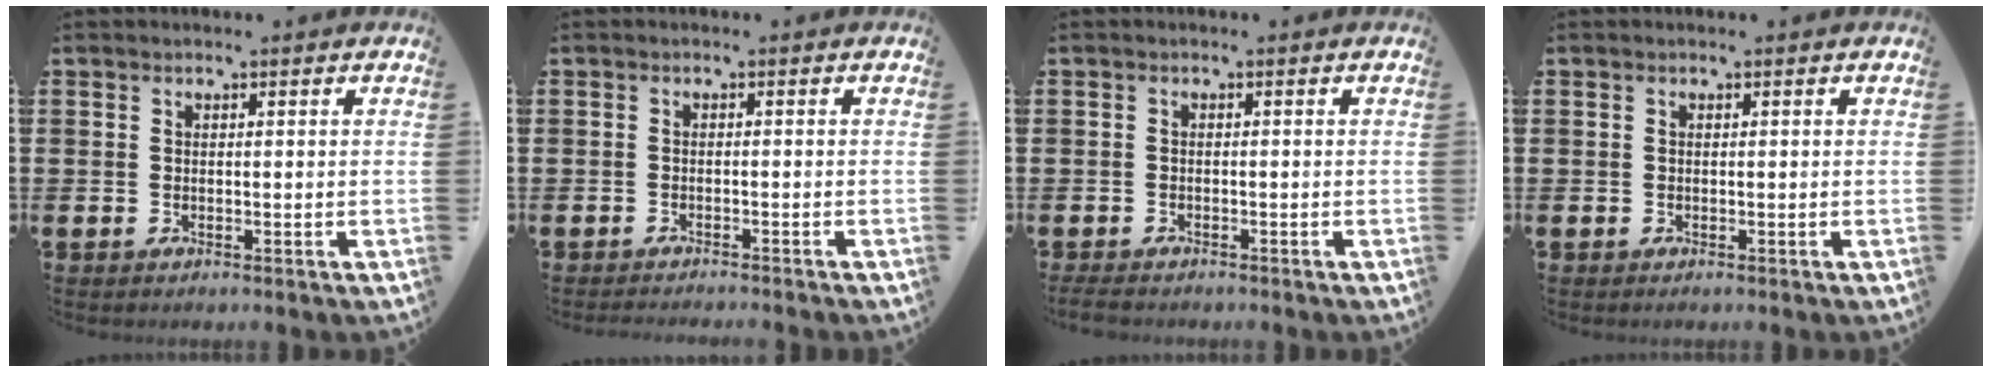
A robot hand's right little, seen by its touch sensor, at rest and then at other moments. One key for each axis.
{"total": 0.8, "fx": -0.8, "fy": -0.2, "fz": 0.1, "tx": -0.001, "ty": -0.001, "tz": -0.016}
{"total": 0.9, "fx": -0.8, "fy": 0.3, "fz": 0.4, "tx": -0.010, "ty": 0.002, "tz": -0.017}
{"total": 0.0}